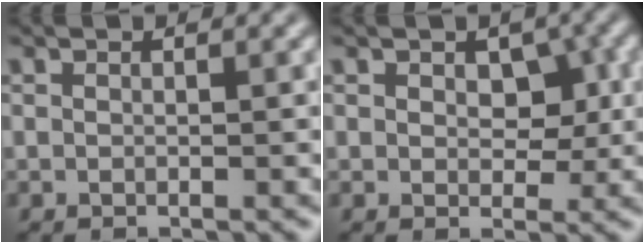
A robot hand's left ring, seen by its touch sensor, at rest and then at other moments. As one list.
[{"total": 3.1, "force": [0.7, 2.0, 2.3], "torque": [-0.029, -0.003, 0.010]}]